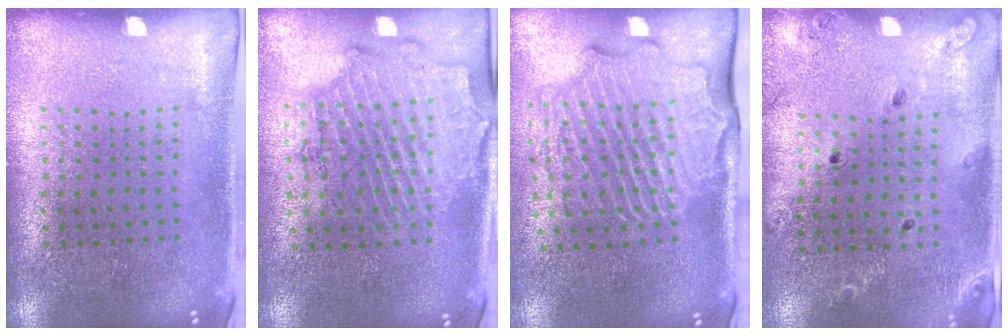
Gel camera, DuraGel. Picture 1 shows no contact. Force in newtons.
{"total": 1.9, "press": 1.7, "slide": 0.8}
{"total": 2.6, "press": 2.2, "slide": 1.4}
{"total": 1.4, "press": 1.4, "slide": 0.2}